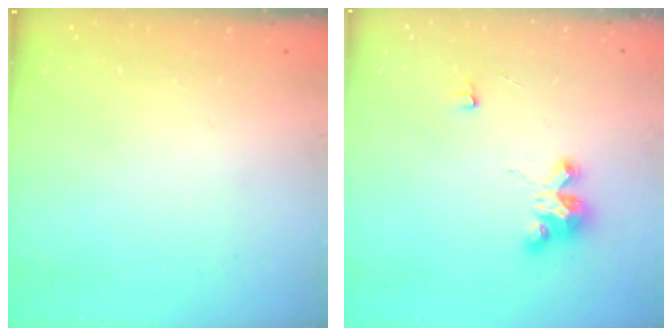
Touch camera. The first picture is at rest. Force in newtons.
{"total": 5.6, "press": 5.6, "slide": 0.2}